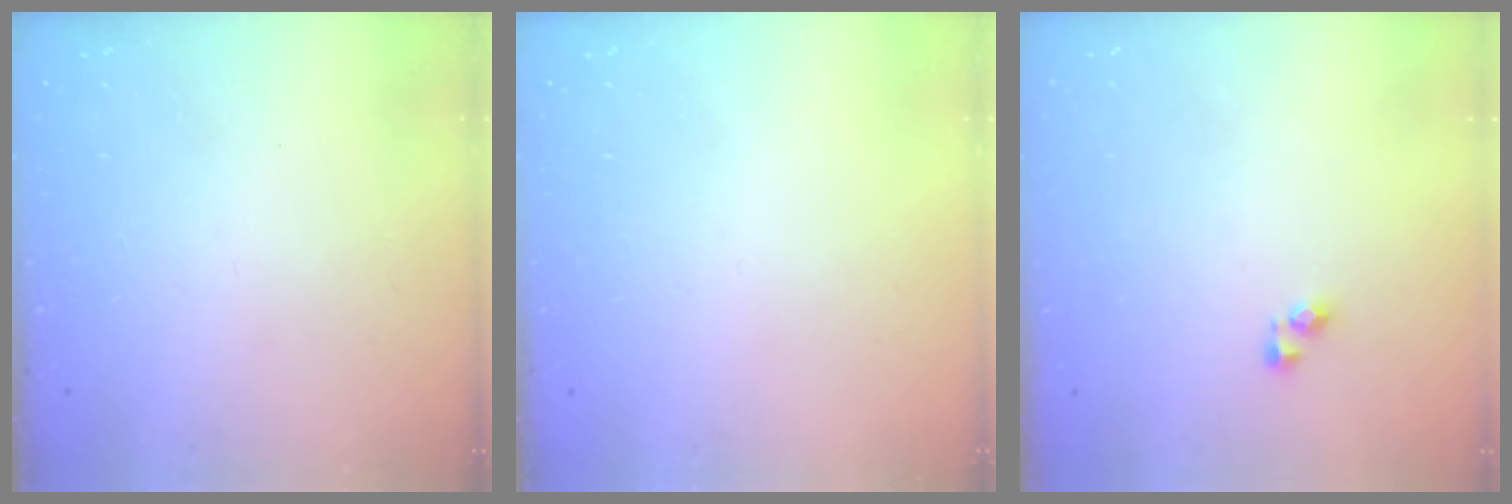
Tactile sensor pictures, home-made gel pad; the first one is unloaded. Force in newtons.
{"total": 0.0}
{"total": 3.7, "press": 3.7, "slide": 0.1}